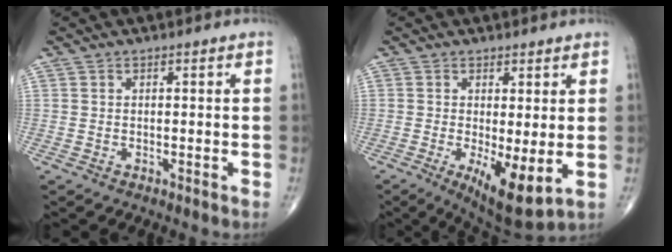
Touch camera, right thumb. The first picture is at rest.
{"total": 9.0, "force": [-1.5, 2.8, 8.4], "torque": [-0.137, -0.028, -0.016]}